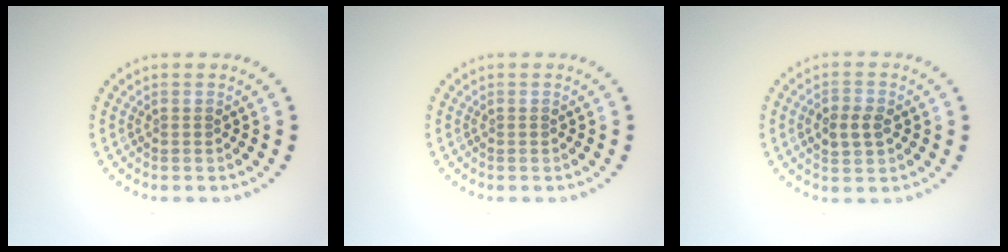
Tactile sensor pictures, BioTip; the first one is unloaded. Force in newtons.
{"total": 0.0}
{"total": 2.5, "press": 2.5, "slide": 0.1}